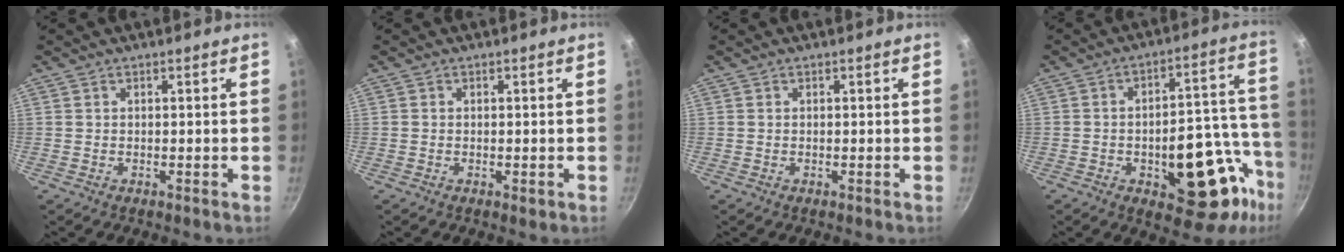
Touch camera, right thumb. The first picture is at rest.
{"total": 0.9, "force": [-0.2, 0.5, 0.6], "torque": [-0.009, 0.000, -0.004]}
{"total": 0.0}
{"total": 21.4, "force": [-7.8, 10.5, 17.0], "torque": [-0.148, 0.049, -0.101]}